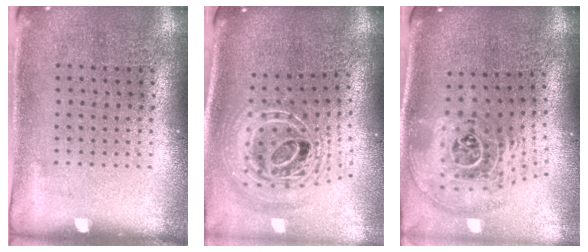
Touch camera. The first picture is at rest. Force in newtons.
{"total": 2.8, "press": 2.0, "slide": 1.9}
{"total": 2.7, "press": 1.8, "slide": 2.0}